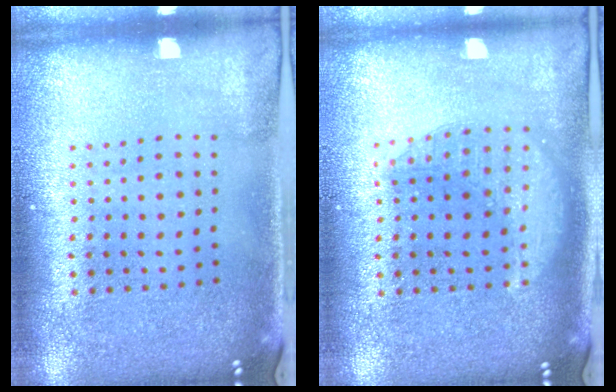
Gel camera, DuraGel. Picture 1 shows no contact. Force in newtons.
{"total": 1.4, "press": 1.4, "slide": 0.2}